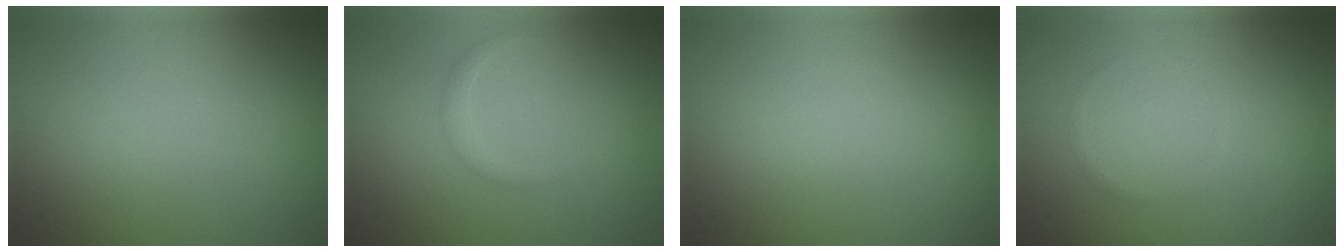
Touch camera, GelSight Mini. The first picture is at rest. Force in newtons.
{"total": 1.1, "press": 1.1, "slide": 0.0}
{"total": 0.0}
{"total": 0.5, "press": 0.5, "slide": 0.0}